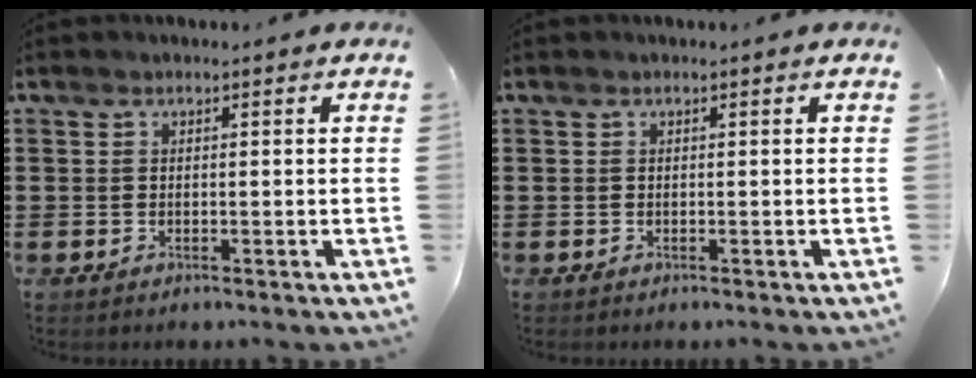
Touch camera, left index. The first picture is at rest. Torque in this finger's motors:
{"motor_torque": [0.00, 0.00, 0.00, 0.00]}